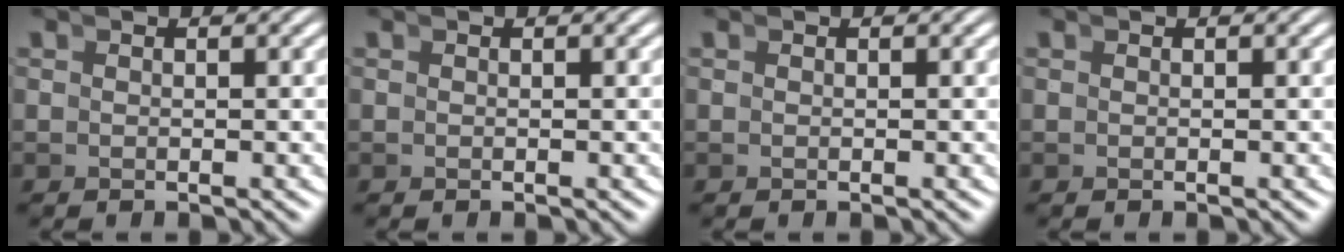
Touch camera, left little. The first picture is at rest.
{"total": 0.0}
{"total": 0.0}
{"total": 0.0}